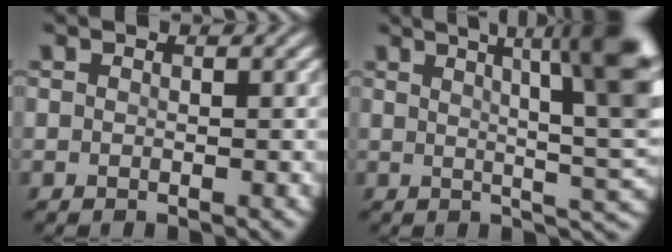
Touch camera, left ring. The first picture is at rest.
{"total": 12.5, "force": [4.9, 3.6, 11.0], "torque": [-0.118, 0.025, 0.057]}